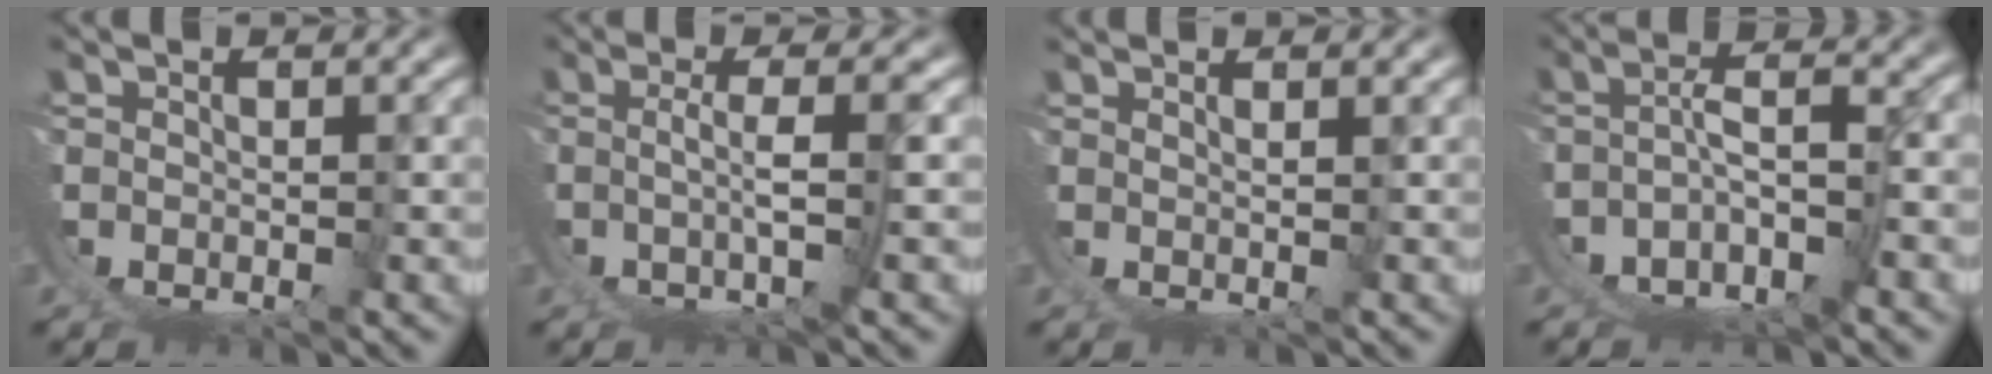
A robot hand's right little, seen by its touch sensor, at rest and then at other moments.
{"total": 4.0, "force": [-0.3, -1.4, 3.7], "torque": [-0.049, -0.009, 0.003]}
{"total": 1.6, "force": [1.0, -1.2, 0.4], "torque": [-0.001, -0.008, 0.026]}
{"total": 6.5, "force": [-3.2, 3.9, 4.1], "torque": [-0.071, -0.018, -0.046]}